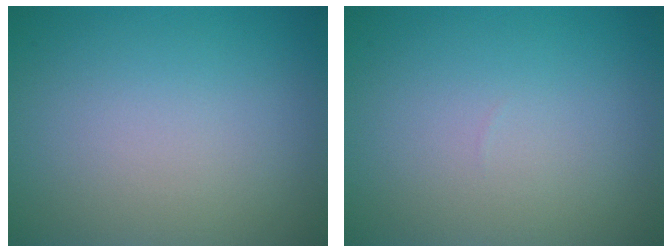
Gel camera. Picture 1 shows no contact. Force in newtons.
{"total": 0.0}